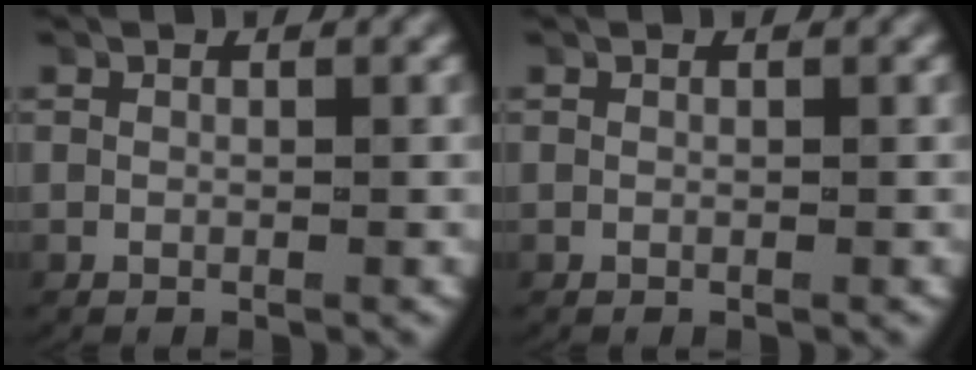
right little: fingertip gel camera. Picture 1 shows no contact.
{"total": 0.0}